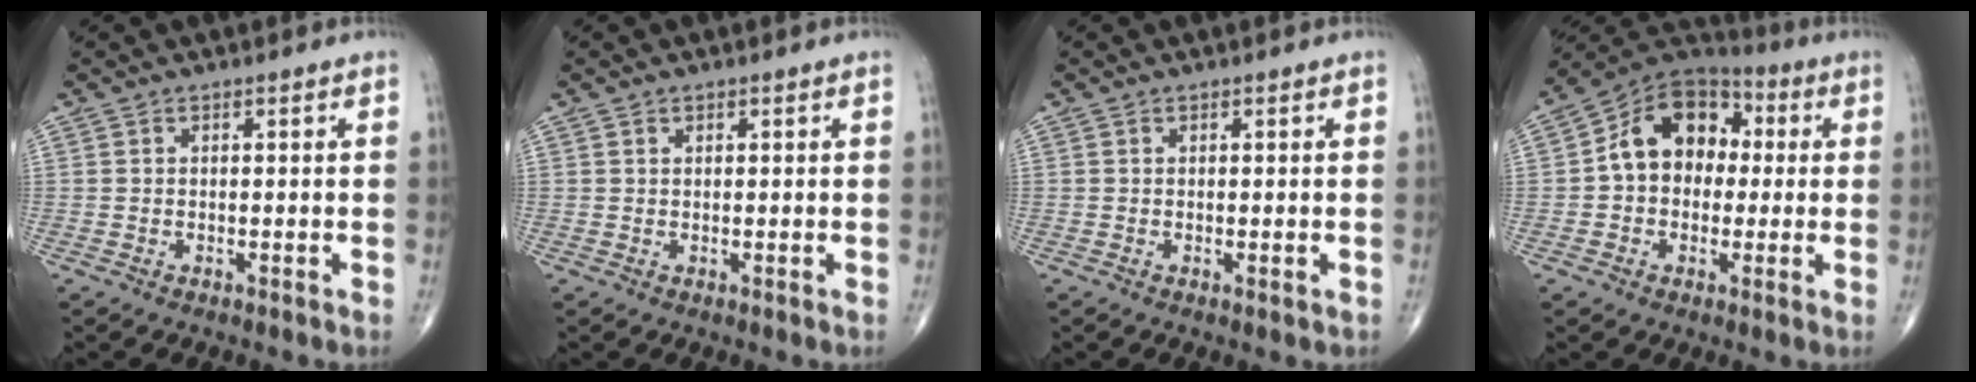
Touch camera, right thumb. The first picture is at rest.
{"total": 0.5, "force": [0.3, 0.3, 0.2], "torque": [-0.002, -0.002, 0.005]}
{"total": 0.7, "force": [0.0, 0.2, 0.6], "torque": [-0.013, -0.005, 0.001]}
{"total": 14.1, "force": [1.2, 10.6, 9.2], "torque": [-0.113, 0.035, 0.006]}